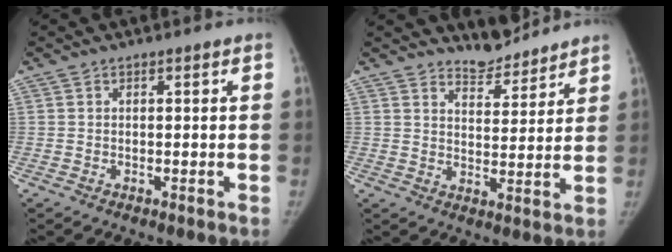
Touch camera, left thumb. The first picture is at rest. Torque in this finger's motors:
{"motor_torque": [0.58, -0.50, 0.36, -0.76, 0.04]}